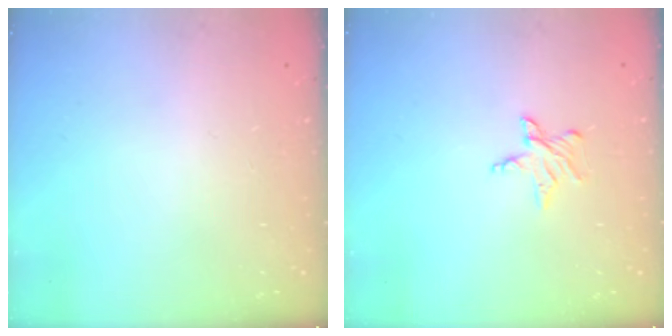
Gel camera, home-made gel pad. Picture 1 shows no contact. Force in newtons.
{"total": 4.1, "press": 4.1, "slide": 0.5}